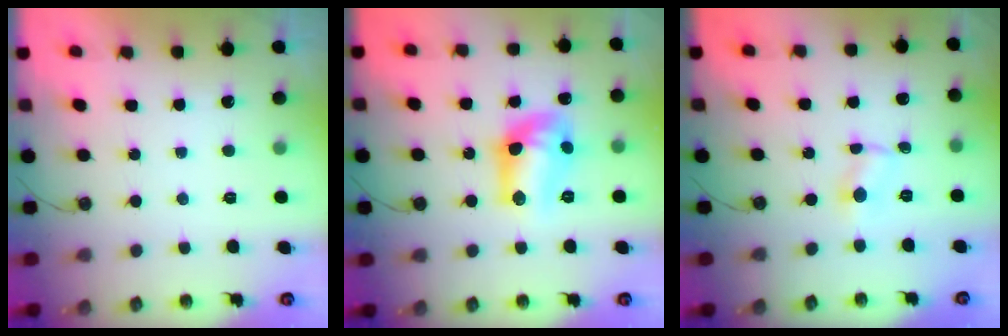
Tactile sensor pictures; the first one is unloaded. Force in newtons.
{"total": 12.2, "press": 12.2, "slide": 0.5}
{"total": 1.6, "press": 1.5, "slide": 0.2}